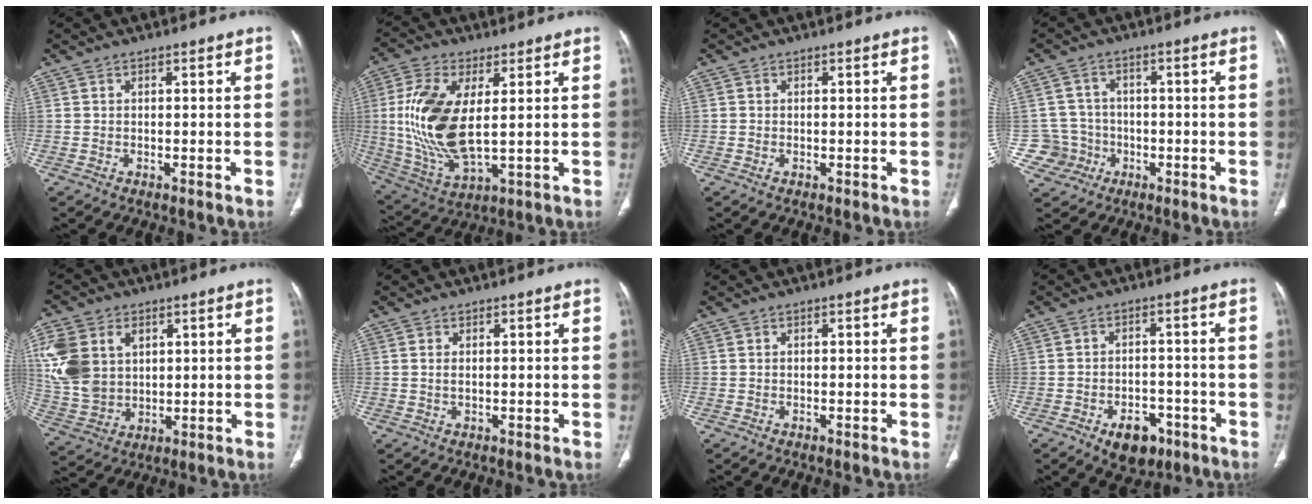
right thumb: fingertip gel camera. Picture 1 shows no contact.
{"total": 16.3, "force": [1.9, 7.5, 14.3], "torque": [-0.305, -0.013, 0.047]}
{"total": 0.0}
{"total": 6.5, "force": [-2.0, 6.2, 0.0], "torque": [0.028, 0.017, -0.033]}
{"total": 14.4, "force": [4.0, 10.8, 8.7], "torque": [-0.176, -0.003, 0.089]}
{"total": 0.9, "force": [0.1, 0.4, 0.7], "torque": [-0.017, 0.002, 0.005]}
{"total": 0.0}
{"total": 7.7, "force": [-4.1, 5.0, 4.3], "torque": [-0.037, 0.024, -0.053]}